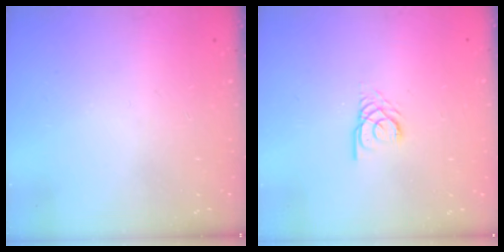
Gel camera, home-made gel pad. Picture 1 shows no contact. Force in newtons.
{"total": 2.7, "press": 2.7, "slide": 0.2}